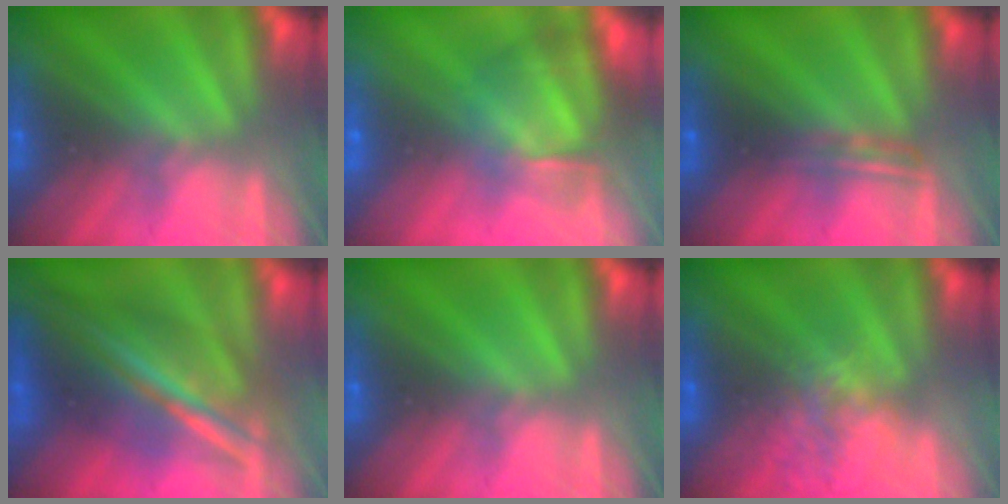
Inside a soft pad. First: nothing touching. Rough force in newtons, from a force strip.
{"total": 7.1}
{"total": 2.4}
{"total": 6.1}
{"total": 0.0}
{"total": 4.5}